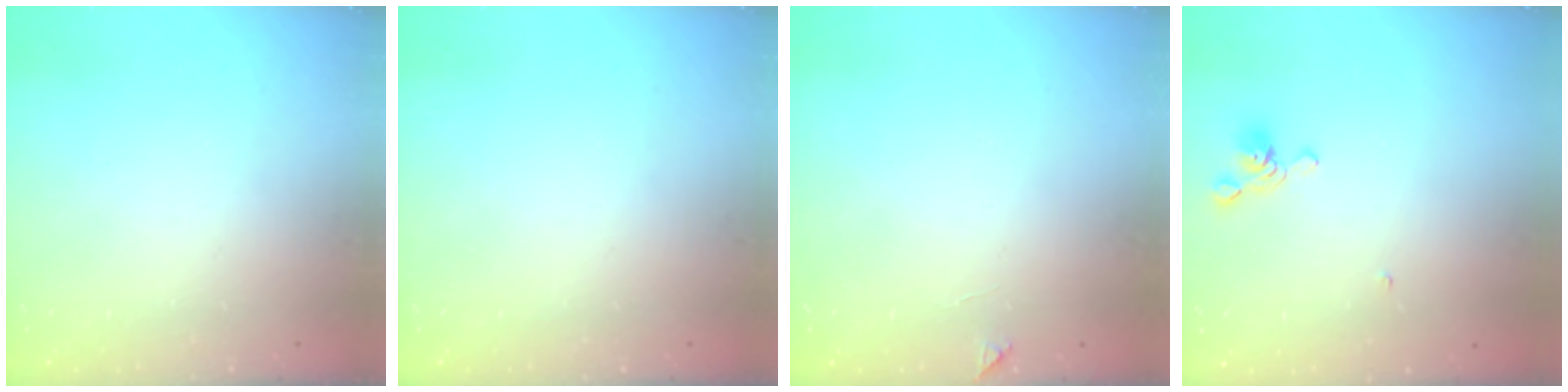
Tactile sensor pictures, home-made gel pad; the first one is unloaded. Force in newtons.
{"total": 0.0}
{"total": 5.6, "press": 5.5, "slide": 0.5}
{"total": 5.8, "press": 5.8, "slide": 0.8}